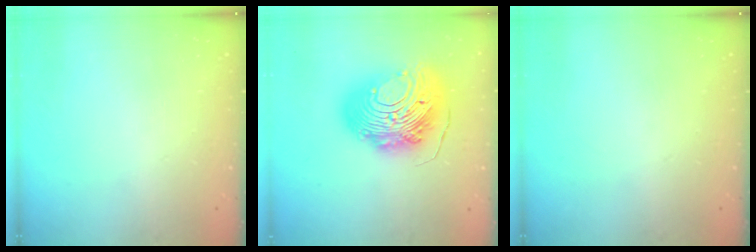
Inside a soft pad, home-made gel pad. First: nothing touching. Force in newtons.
{"total": 20.9, "press": 20.8, "slide": 2.0}
{"total": 0.0}